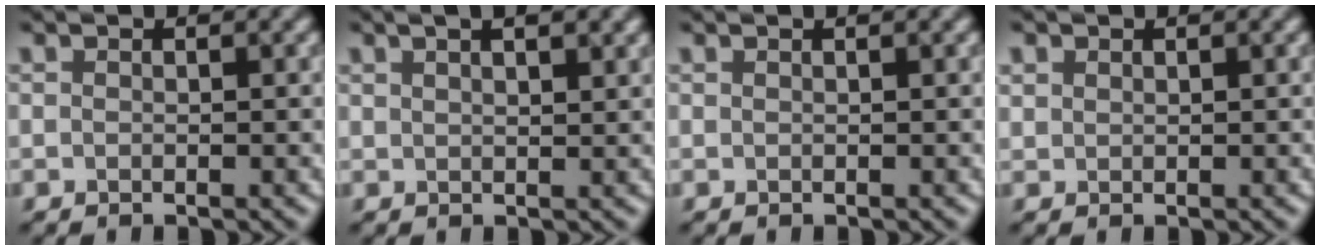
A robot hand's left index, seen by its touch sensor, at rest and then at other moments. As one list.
[{"total": 5.0, "force": [3.0, 2.1, 3.4], "torque": [-0.028, 0.029, 0.019]}, {"total": 0.6, "force": [0.3, 0.2, 0.5], "torque": [-0.002, 0.008, 0.004]}, {"total": 0.8, "force": [0.5, 0.6, 0.1], "torque": [-0.001, -0.001, 0.011]}]